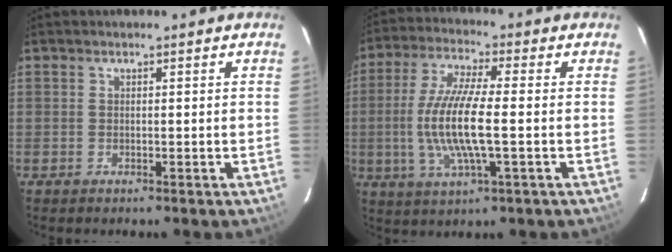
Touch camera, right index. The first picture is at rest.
{"total": 13.2, "force": [-1.6, 2.5, 12.9], "torque": [-0.265, -0.004, -0.032]}